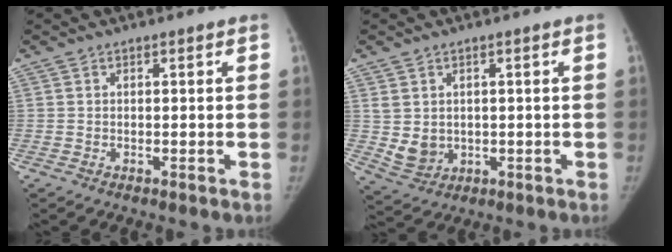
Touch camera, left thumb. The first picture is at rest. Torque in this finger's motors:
{"motor_torque": [0.34, 0.27, 0.32, -0.57, 0.14]}